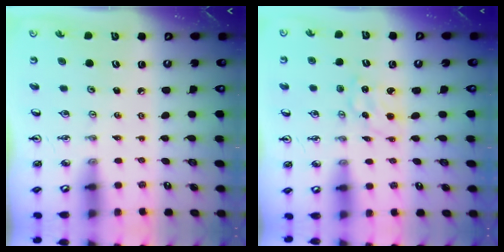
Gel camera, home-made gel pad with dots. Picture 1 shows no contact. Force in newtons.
{"total": 1.7, "press": 1.7, "slide": 0.3}